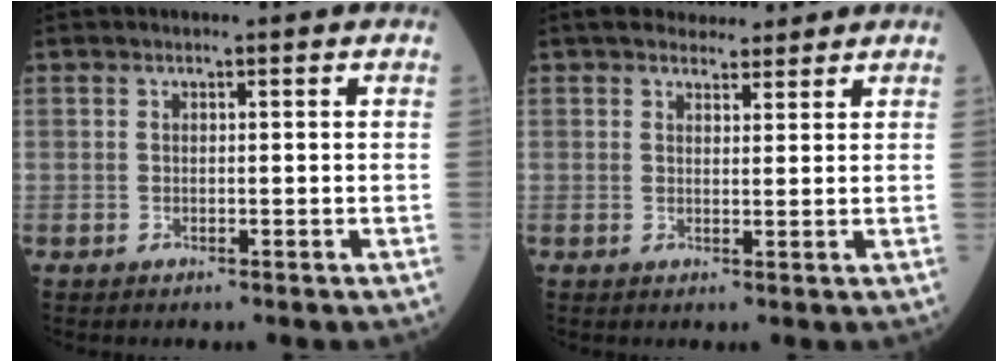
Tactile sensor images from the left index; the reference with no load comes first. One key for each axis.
{"total": 5.1, "fx": 4.5, "fy": 1.9, "fz": 1.5, "tx": -0.015, "ty": 0.015, "tz": 0.067}